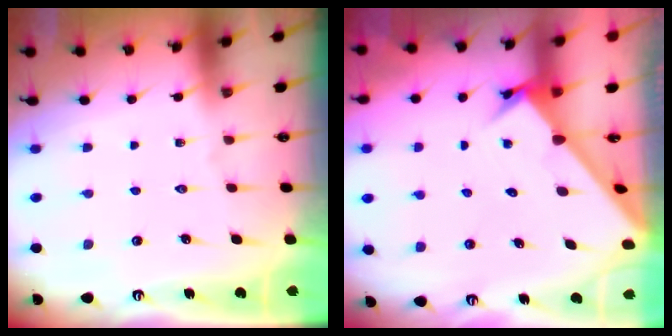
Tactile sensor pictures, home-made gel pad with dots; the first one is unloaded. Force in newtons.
{"total": 3.4, "press": 3.4, "slide": 0.3}